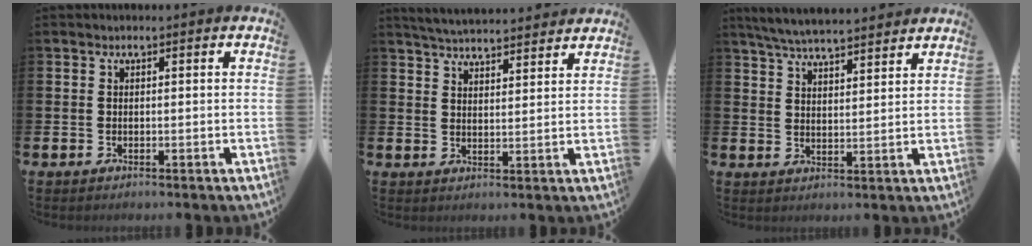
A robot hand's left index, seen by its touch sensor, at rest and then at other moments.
{"total": 4.7, "force": [4.7, 0.1, 0.2], "torque": [-0.022, -0.026, 0.085]}
{"total": 6.0, "force": [5.8, 0.3, 1.2], "torque": [-0.044, -0.027, 0.106]}